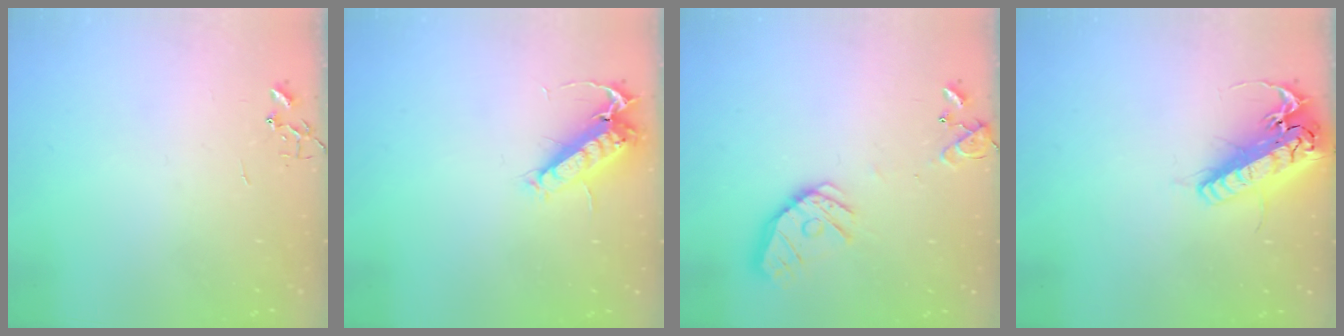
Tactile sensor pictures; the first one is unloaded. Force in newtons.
{"total": 13.1, "press": 13.0, "slide": 2.0}
{"total": 15.8, "press": 15.5, "slide": 2.5}
{"total": 21.0, "press": 20.7, "slide": 3.7}